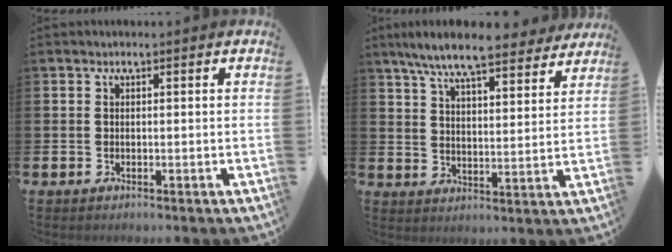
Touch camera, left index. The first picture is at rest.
{"total": 9.0, "force": [8.3, 1.1, 3.4], "torque": [-0.090, -0.043, 0.149]}